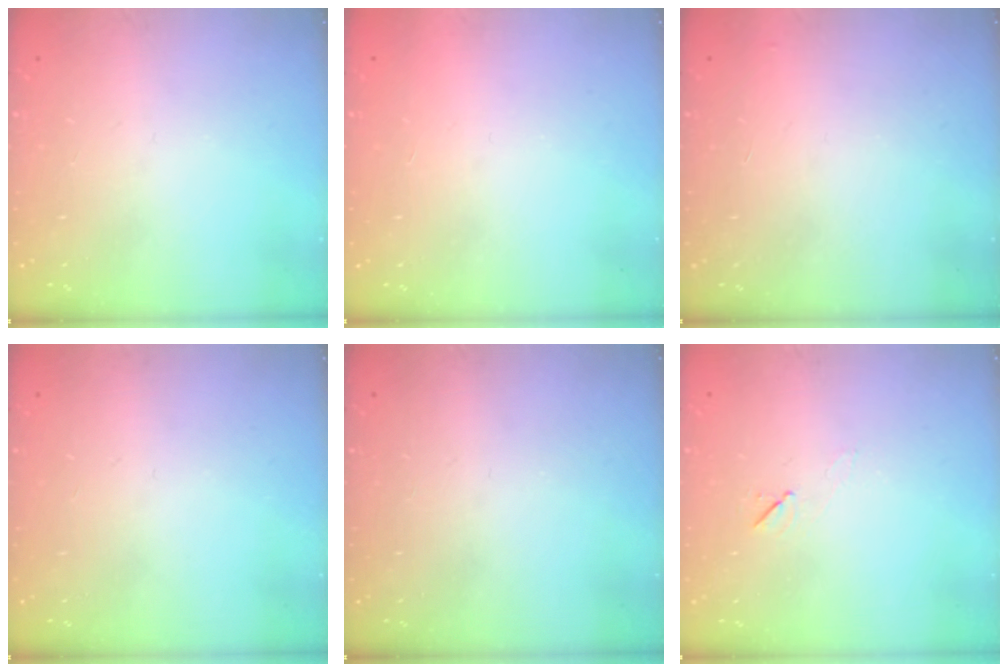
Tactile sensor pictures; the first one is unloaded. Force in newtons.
{"total": 1.5, "press": 1.5, "slide": 0.1}
{"total": 2.9, "press": 2.9, "slide": 0.1}
{"total": 0.0}
{"total": 0.0}
{"total": 4.8, "press": 4.4, "slide": 2.0}